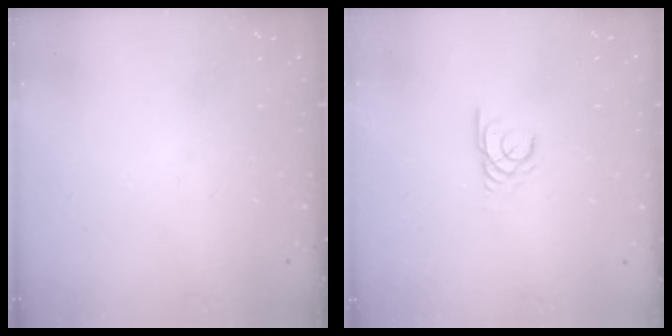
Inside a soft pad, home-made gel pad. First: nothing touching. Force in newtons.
{"total": 2.1, "press": 2.1, "slide": 0.0}